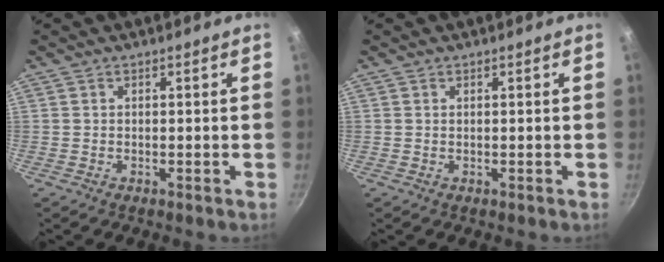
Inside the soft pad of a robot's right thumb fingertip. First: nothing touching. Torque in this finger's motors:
{"motor_torque": [0.12, 0.09, 0.40, -0.14, 0.08]}